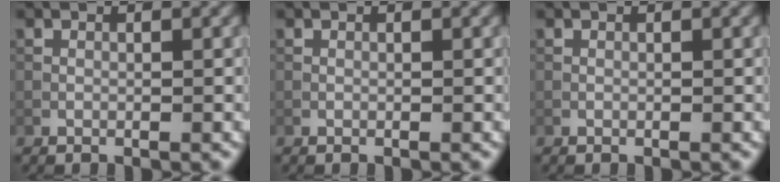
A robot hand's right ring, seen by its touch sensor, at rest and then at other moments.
{"total": 0.0}
{"total": 0.0}